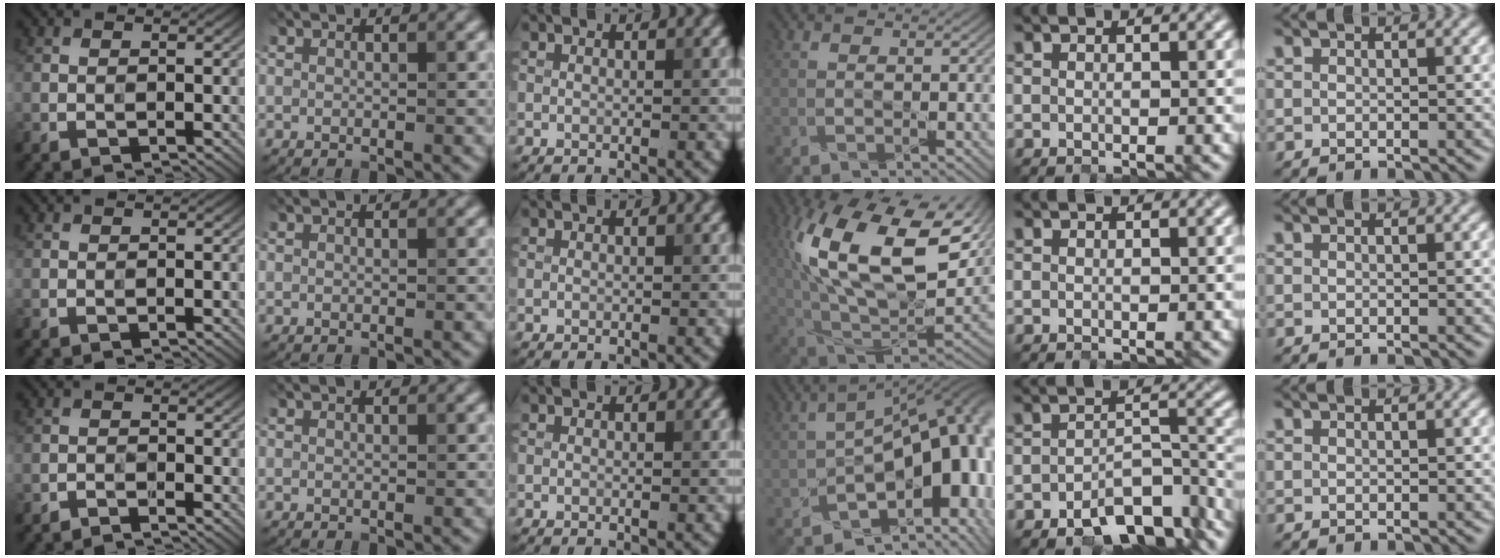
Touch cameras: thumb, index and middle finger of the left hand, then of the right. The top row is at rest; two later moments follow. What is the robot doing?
{"motion": "close", "object": "stapler"}